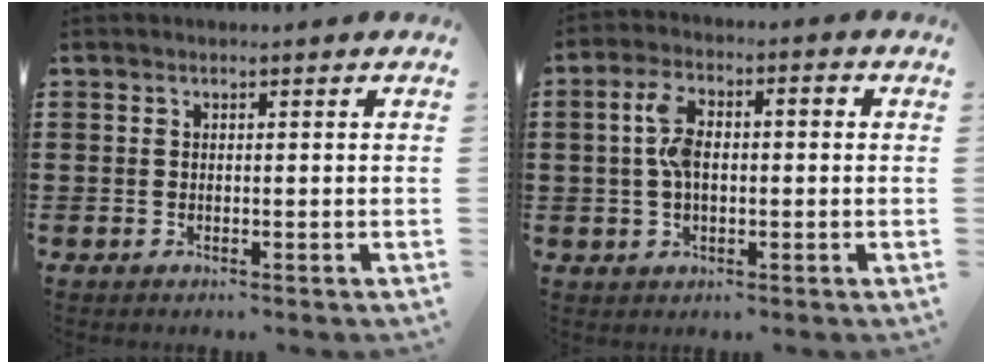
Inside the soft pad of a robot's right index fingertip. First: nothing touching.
{"total": 6.2, "force": [0.3, 3.1, 5.4], "torque": [-0.120, 0.010, -0.003]}